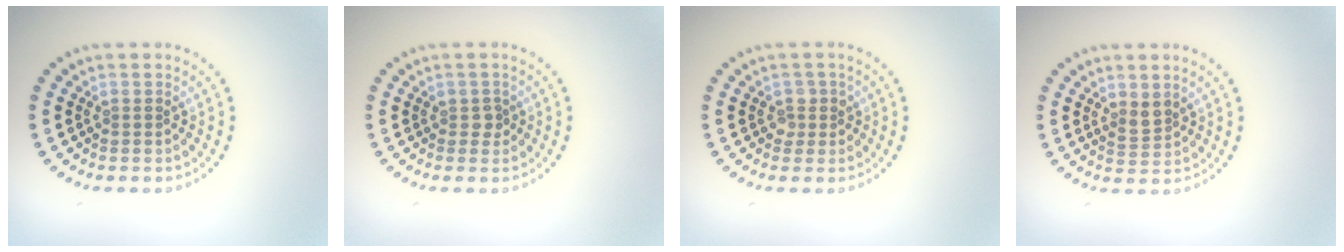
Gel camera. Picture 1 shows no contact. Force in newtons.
{"total": 0.9, "press": 0.8, "slide": 0.3}
{"total": 1.4, "press": 1.2, "slide": 0.7}
{"total": 1.7, "press": 1.4, "slide": 0.9}